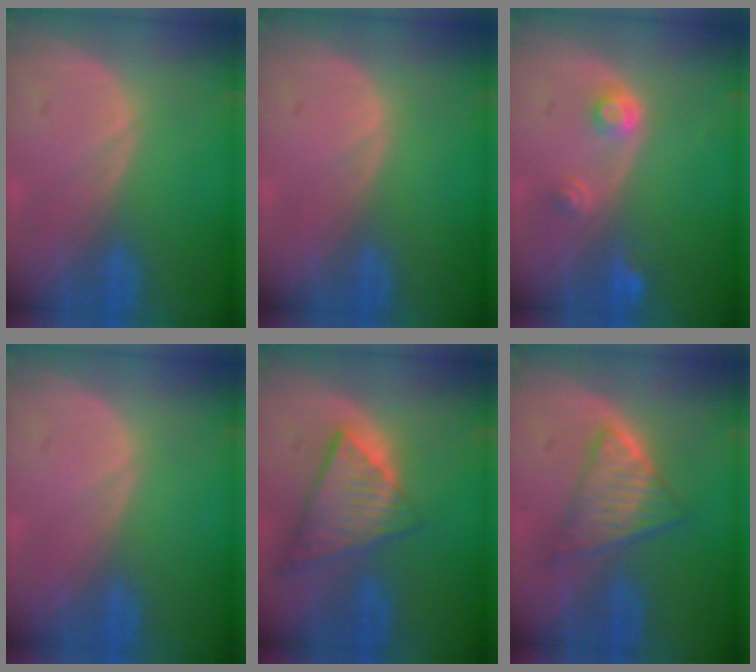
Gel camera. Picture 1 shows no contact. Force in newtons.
{"total": 0.0}
{"total": 3.0, "press": 2.8, "slide": 1.0}
{"total": 0.0}
{"total": 8.9, "press": 7.8, "slide": 4.5}
{"total": 6.1, "press": 5.7, "slide": 2.1}